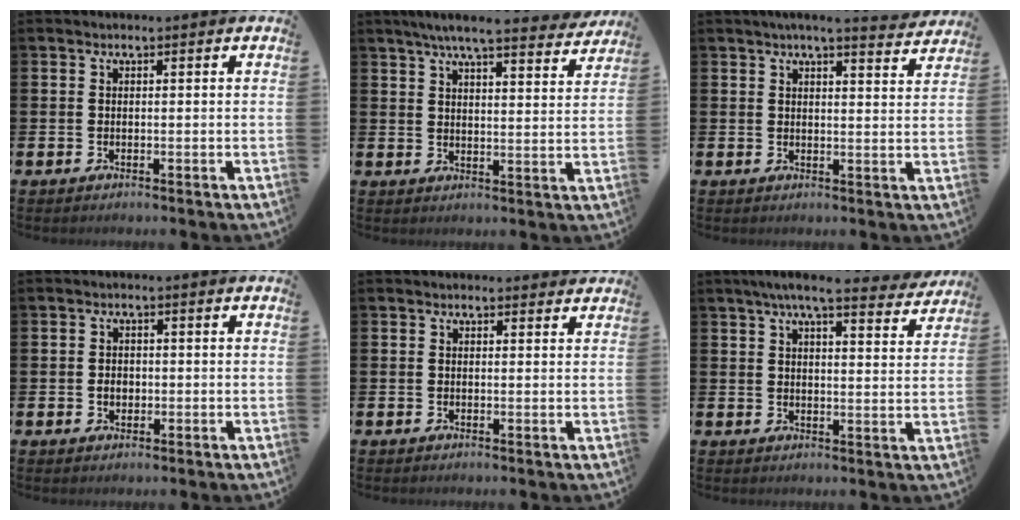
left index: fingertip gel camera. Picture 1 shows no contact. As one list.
[{"total": 7.0, "force": [6.3, 0.6, 2.9], "torque": [-0.067, -0.029, 0.110]}, {"total": 4.8, "force": [4.5, -0.1, 1.6], "torque": [-0.034, -0.020, 0.078]}, {"total": 1.8, "force": [-0.3, 1.4, 1.0], "torque": [-0.011, 0.004, -0.010]}, {"total": 0.9, "force": [0.8, 0.4, 0.1], "torque": [0.004, 0.003, 0.013]}, {"total": 6.9, "force": [6.0, 0.9, 3.1], "torque": [-0.062, -0.024, 0.103]}]